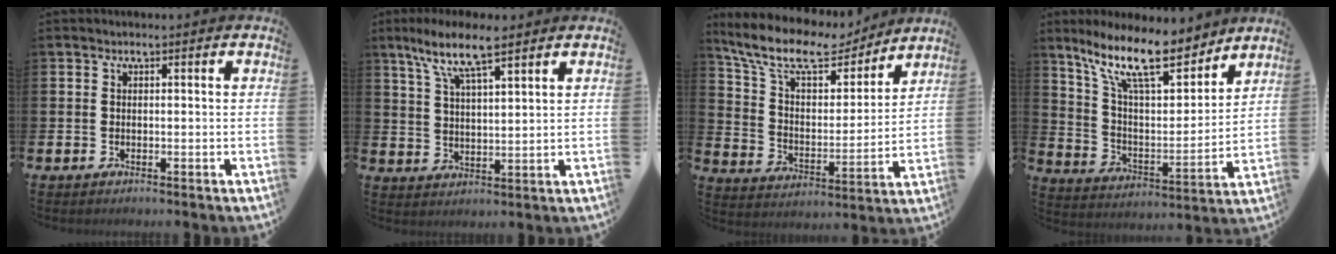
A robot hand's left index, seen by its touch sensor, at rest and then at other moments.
{"total": 8.1, "force": [6.5, 1.5, 4.7], "torque": [-0.100, -0.016, 0.114]}
{"total": 11.5, "force": [9.8, 3.8, 4.8], "torque": [-0.128, -0.056, 0.170]}
{"total": 14.4, "force": [11.1, 4.4, 8.1], "torque": [-0.171, -0.058, 0.193]}